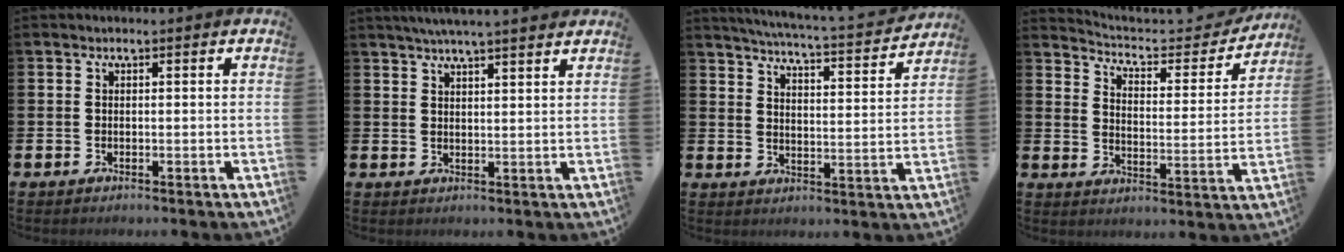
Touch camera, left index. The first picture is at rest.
{"total": 4.4, "force": [4.2, -0.4, 1.4], "torque": [-0.036, -0.010, 0.075]}
{"total": 4.7, "force": [4.5, -0.2, 1.3], "torque": [-0.041, -0.042, 0.070]}
{"total": 5.1, "force": [4.7, 1.4, 1.1], "torque": [-0.046, -0.039, 0.073]}